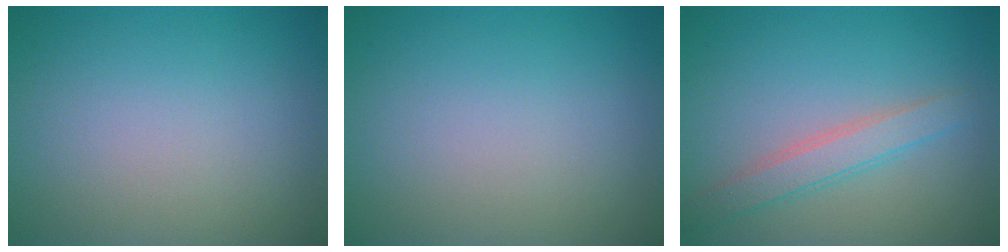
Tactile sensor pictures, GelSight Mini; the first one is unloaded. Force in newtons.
{"total": 0.0}
{"total": 2.5, "press": 2.5, "slide": 0.1}